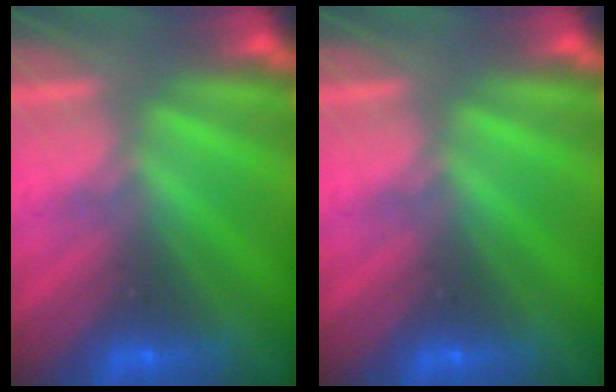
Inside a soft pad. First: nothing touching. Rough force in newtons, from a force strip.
{"total": 0.0}